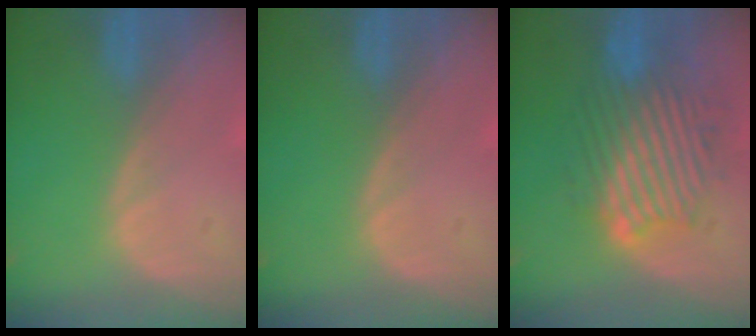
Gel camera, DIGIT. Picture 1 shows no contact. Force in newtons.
{"total": 0.0}
{"total": 9.8, "press": 9.5, "slide": 2.1}